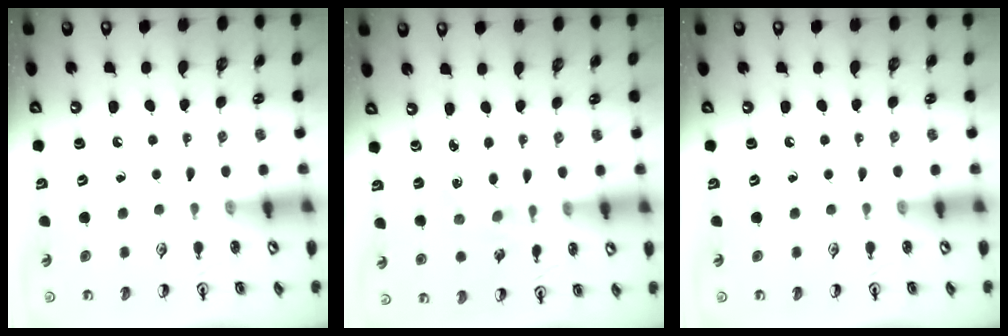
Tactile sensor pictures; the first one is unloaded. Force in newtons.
{"total": 1.2, "press": 1.1, "slide": 0.2}
{"total": 0.0}